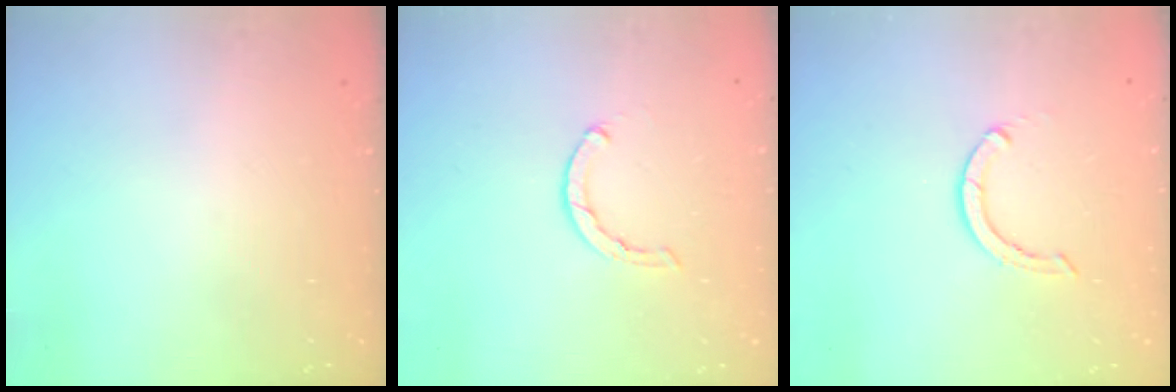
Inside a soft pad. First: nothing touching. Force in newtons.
{"total": 1.6, "press": 1.5, "slide": 0.4}
{"total": 3.1, "press": 3.0, "slide": 0.3}